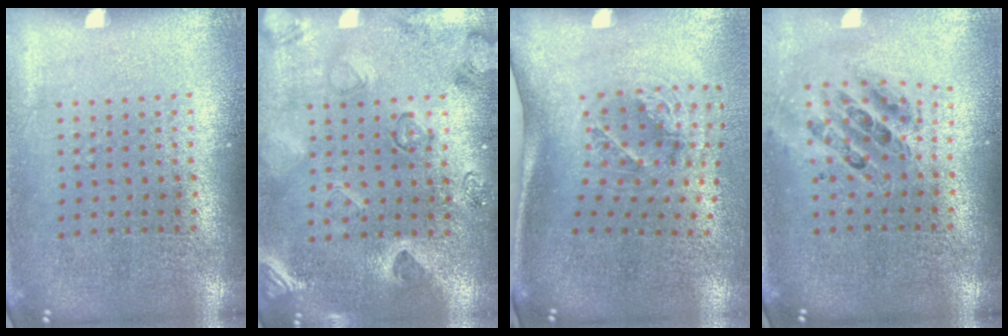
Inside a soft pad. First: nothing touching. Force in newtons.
{"total": 2.3, "press": 2.0, "slide": 1.1}
{"total": 1.9, "press": 1.3, "slide": 1.4}
{"total": 0.9, "press": 0.9, "slide": 0.2}